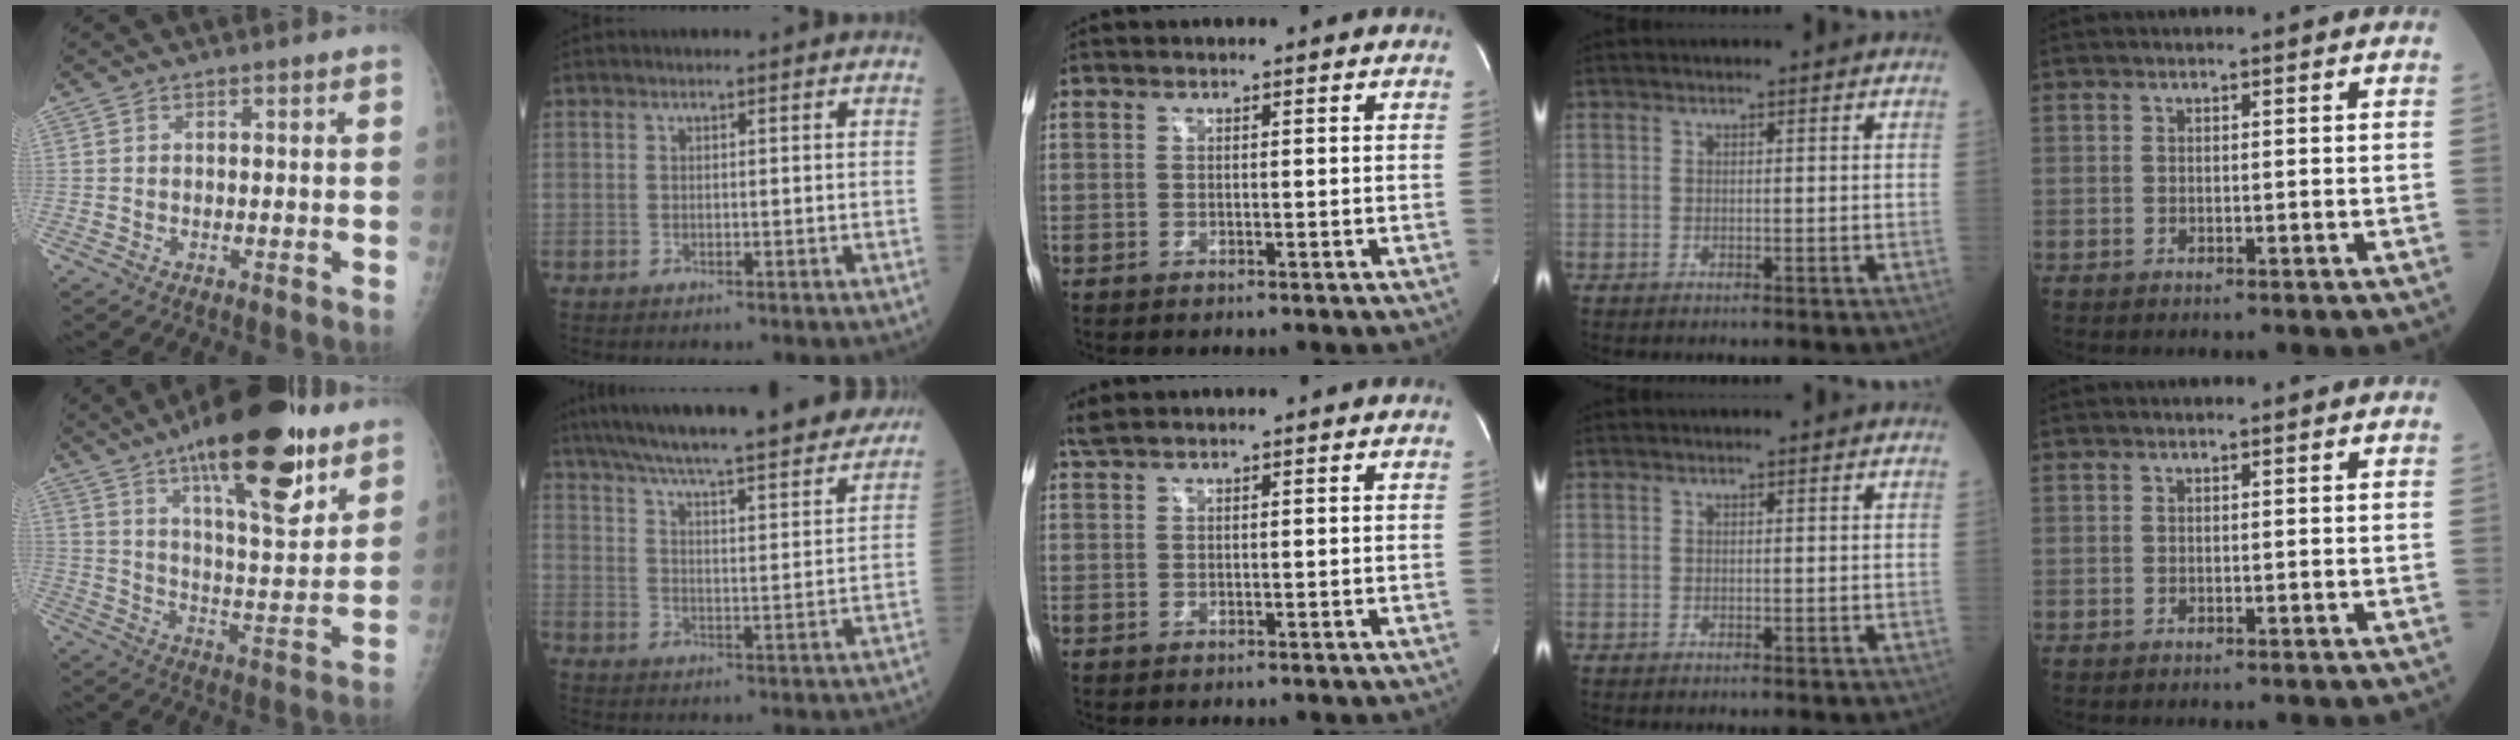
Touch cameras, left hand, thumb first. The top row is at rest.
{"thumb": {"total": 23.0, "force": [14.2, 6.9, 16.7], "torque": [-0.226, -0.065, 0.220]}, "index": {"total": 28.0, "force": [24.7, 3.0, 12.8], "torque": [-0.209, -0.019, 0.330]}, "middle": {"total": 1.6, "force": [1.4, 0.1, 0.8], "torque": [-0.024, 0.021, 0.032]}}